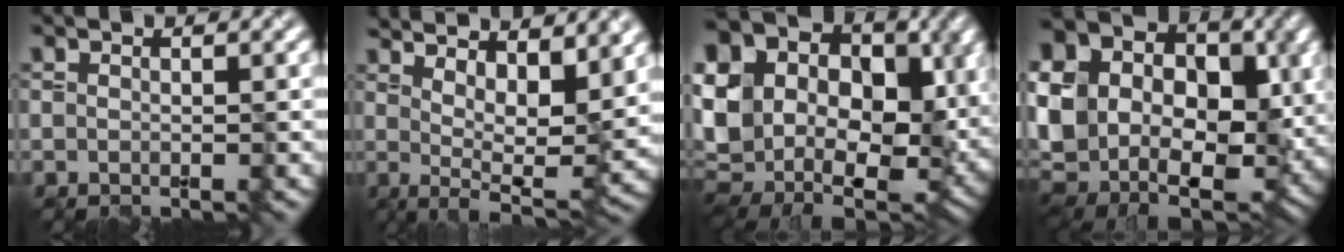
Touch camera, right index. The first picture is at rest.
{"total": 9.6, "force": [4.7, 2.5, 8.0], "torque": [-0.104, 0.008, 0.072]}
{"total": 18.7, "force": [4.5, 14.3, 11.1], "torque": [-0.231, 0.025, 0.089]}
{"total": 17.8, "force": [2.6, 14.1, 10.6], "torque": [-0.225, 0.021, 0.061]}